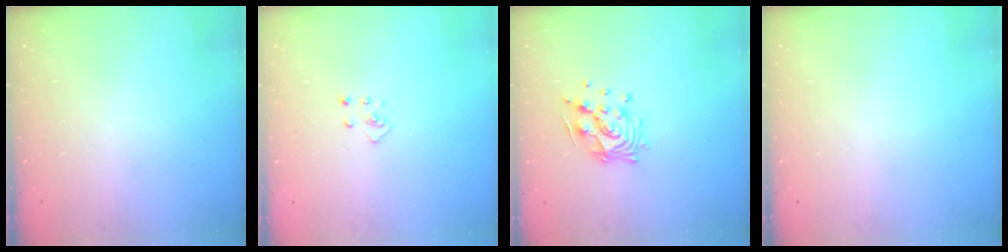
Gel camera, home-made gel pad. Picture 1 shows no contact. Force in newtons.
{"total": 2.8, "press": 2.8, "slide": 0.3}
{"total": 12.0, "press": 11.9, "slide": 1.2}
{"total": 0.0}